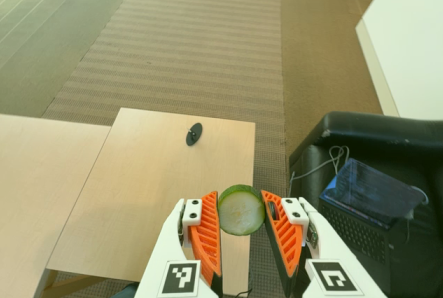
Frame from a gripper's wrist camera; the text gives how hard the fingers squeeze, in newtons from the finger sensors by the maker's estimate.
{"total": 11.5, "left": 11.6, "right": 11.5}